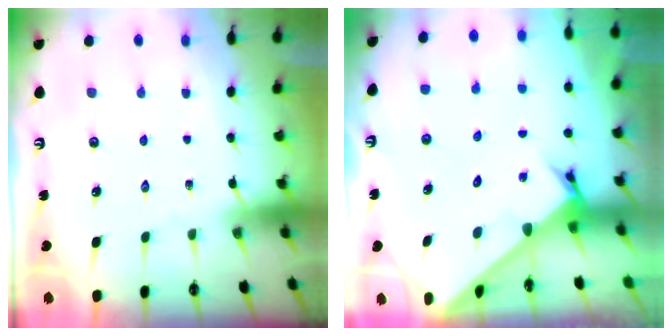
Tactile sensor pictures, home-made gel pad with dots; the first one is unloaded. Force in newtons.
{"total": 2.9, "press": 2.9, "slide": 0.2}